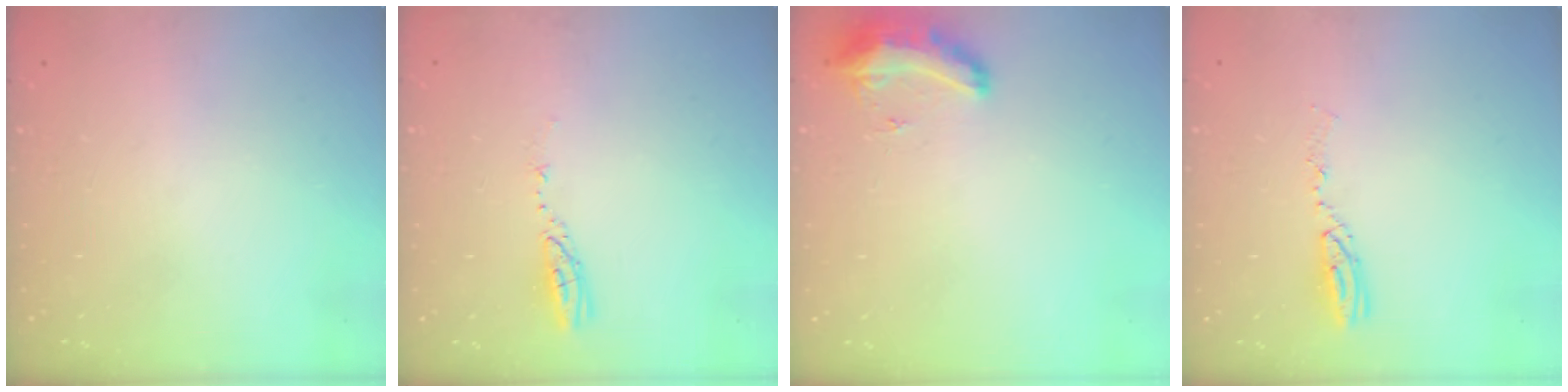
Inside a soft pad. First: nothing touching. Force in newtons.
{"total": 3.3, "press": 3.3, "slide": 0.2}
{"total": 8.8, "press": 8.8, "slide": 0.7}
{"total": 5.4, "press": 5.3, "slide": 0.6}